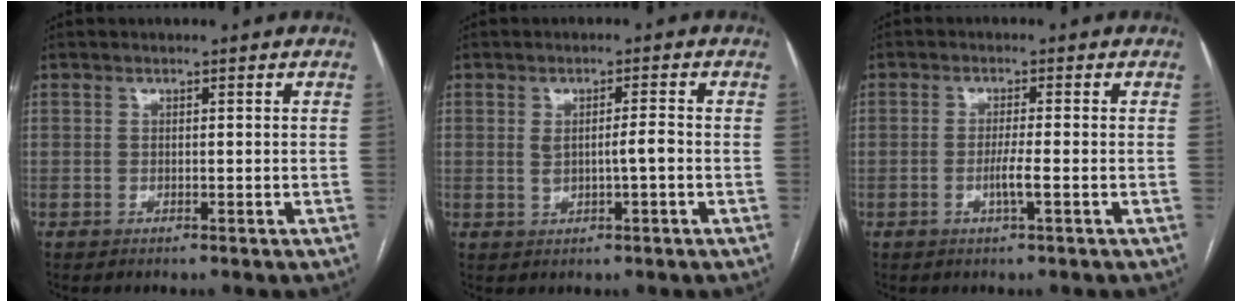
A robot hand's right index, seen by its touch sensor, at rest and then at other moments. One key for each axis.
{"total": 3.4, "fx": -0.3, "fy": 0.5, "fz": 3.3, "tx": -0.059, "ty": 0.002, "tz": 0.003}
{"total": 3.0, "fx": -1.0, "fy": -0.2, "fz": 2.8, "tx": -0.053, "ty": -0.004, "tz": -0.018}